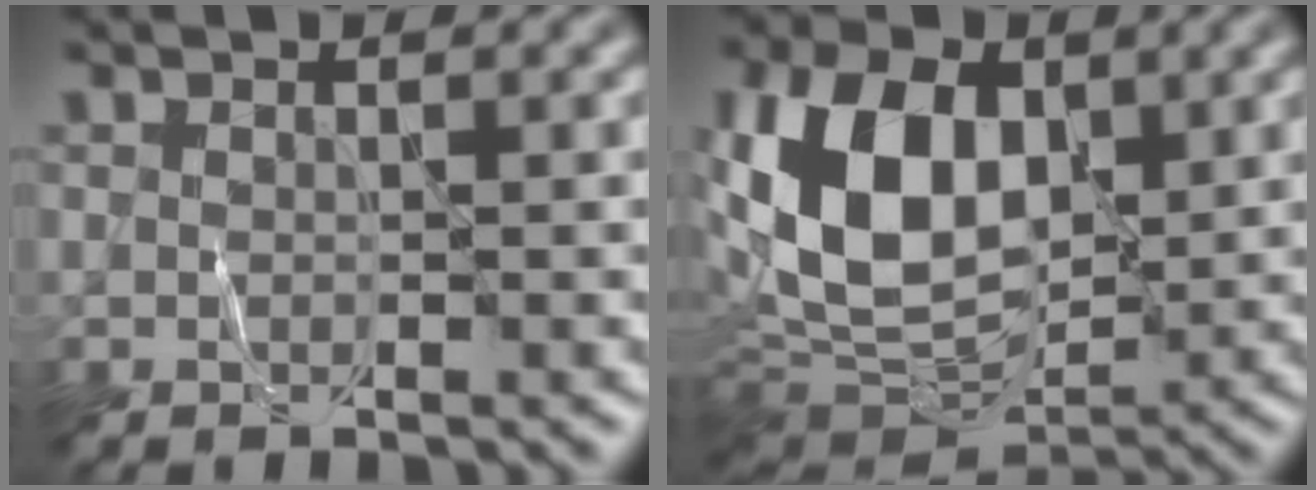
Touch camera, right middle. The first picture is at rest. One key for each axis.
{"total": 11.6, "fx": 2.3, "fy": 7.6, "fz": 8.4, "tx": -0.181, "ty": 0.002, "tz": 0.037}